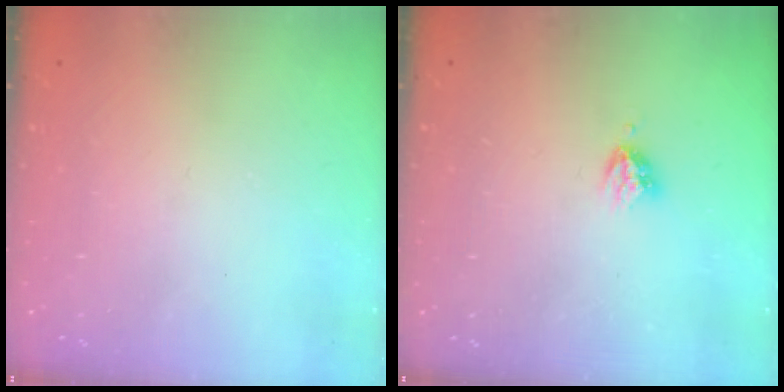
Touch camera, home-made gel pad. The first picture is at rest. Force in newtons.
{"total": 3.6, "press": 3.5, "slide": 0.5}